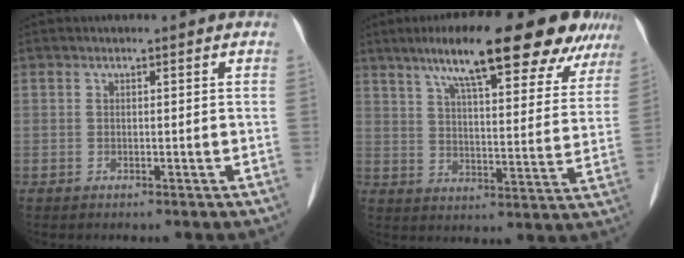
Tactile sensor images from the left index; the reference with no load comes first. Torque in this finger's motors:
{"motor_torque": [1.07, -1.07, 0.44, 0.11]}